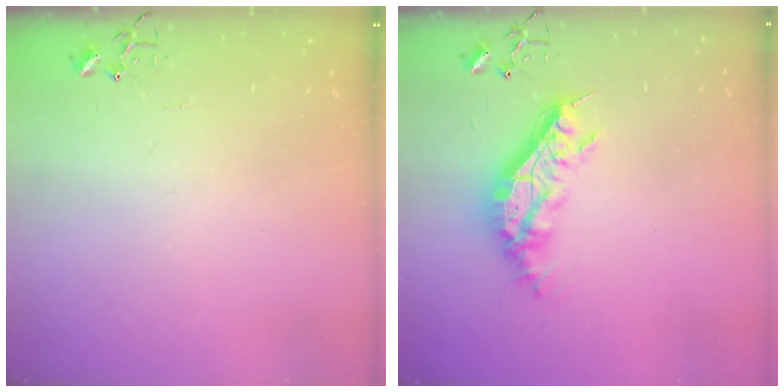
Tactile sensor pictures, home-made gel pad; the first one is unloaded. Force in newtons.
{"total": 16.8, "press": 16.8, "slide": 0.3}